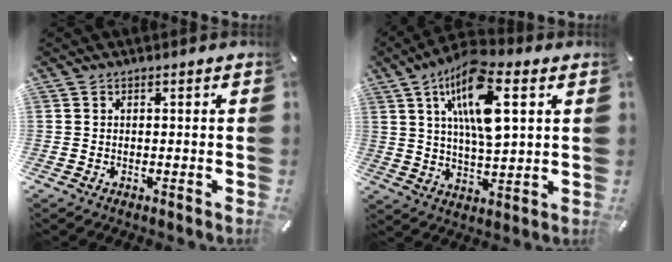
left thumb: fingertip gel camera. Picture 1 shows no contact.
{"total": 15.0, "force": [6.3, 5.6, 12.3], "torque": [-0.240, -0.013, 0.103]}